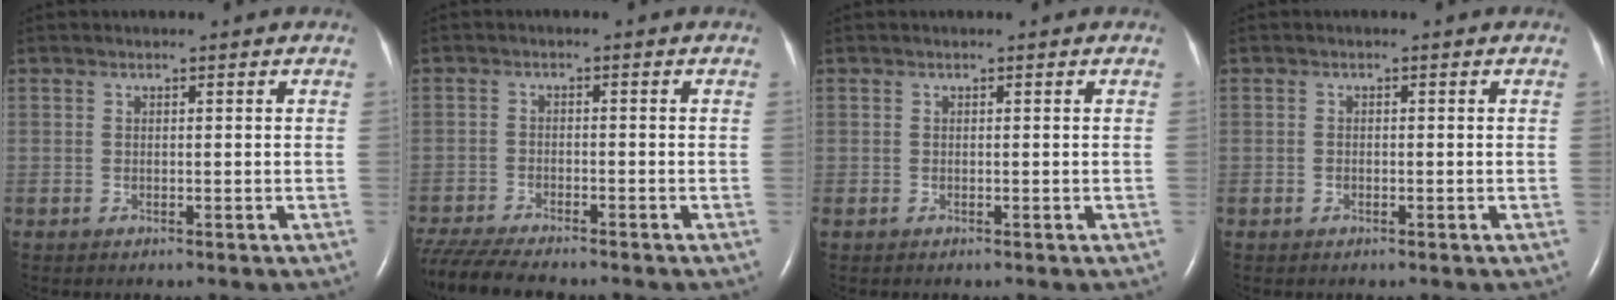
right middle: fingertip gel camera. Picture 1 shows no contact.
{"total": 10.5, "force": [-9.2, 1.4, 4.8], "torque": [-0.086, -0.021, -0.152]}
{"total": 0.0}
{"total": 0.7, "force": [-0.3, 0.5, 0.3], "torque": [-0.006, 0.002, -0.006]}